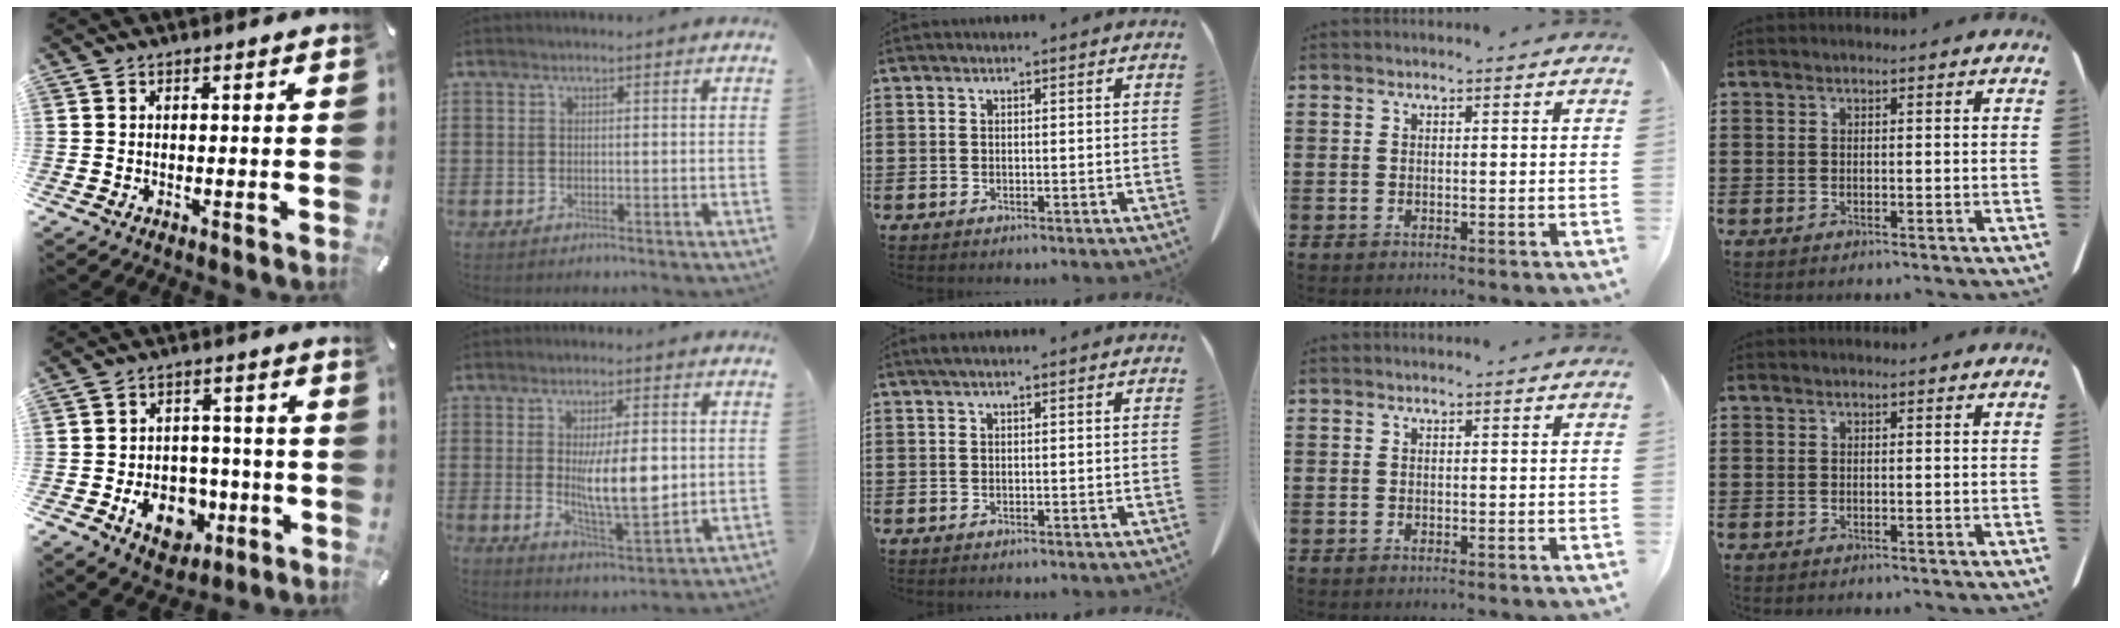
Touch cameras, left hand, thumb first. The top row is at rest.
{"thumb": {"total": 11.3, "force": [-3.9, 8.6, 6.3], "torque": [-0.100, 0.021, -0.063]}, "index": {"total": 9.4, "force": [0.7, 3.3, 8.8], "torque": [-0.142, -0.007, 0.008]}, "middle": {"total": 0.8, "force": [0.3, 0.1, 0.7], "torque": [-0.014, 0.001, 0.006]}}